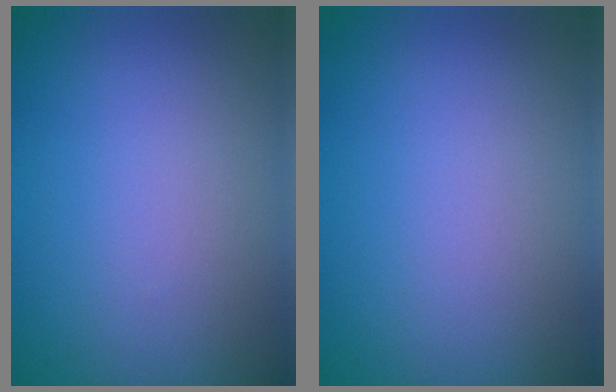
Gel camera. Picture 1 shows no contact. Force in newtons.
{"total": 0.0}